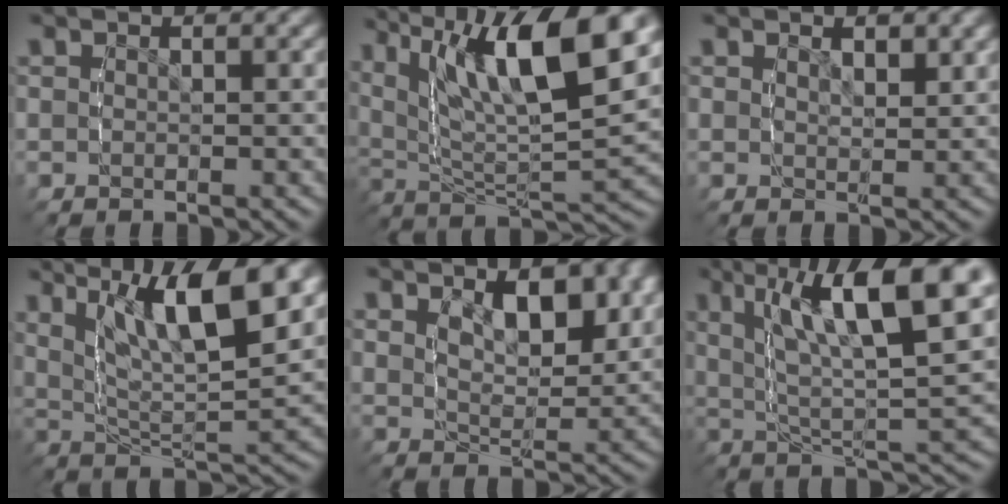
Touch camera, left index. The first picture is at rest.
{"total": 11.5, "force": [3.5, 5.6, 9.5], "torque": [-0.175, -0.001, 0.050]}
{"total": 0.8, "force": [0.6, 0.2, 0.5], "torque": [-0.007, -0.013, 0.012]}
{"total": 10.3, "force": [3.7, 5.0, 8.2], "torque": [-0.150, 0.001, 0.049]}
{"total": 4.3, "force": [2.0, 2.0, 3.3], "torque": [-0.062, -0.016, 0.032]}
{"total": 10.7, "force": [3.4, 4.2, 9.2], "torque": [-0.149, 0.005, 0.049]}